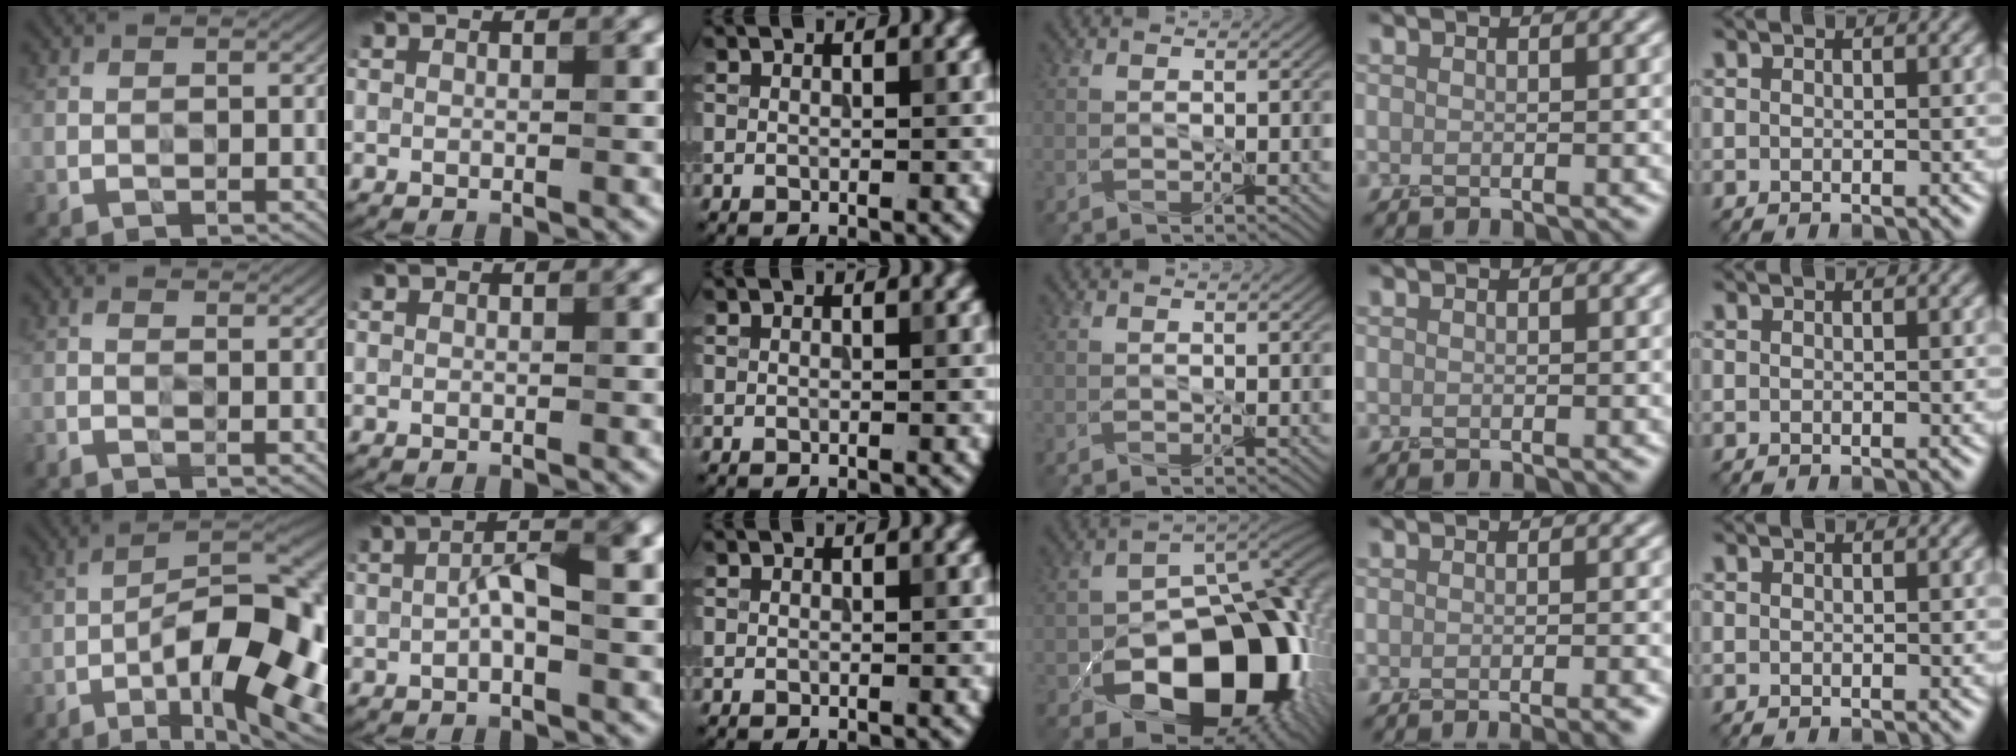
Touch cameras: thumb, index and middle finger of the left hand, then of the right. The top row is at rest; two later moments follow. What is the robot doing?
{"motion": "peel", "object": "tape"}